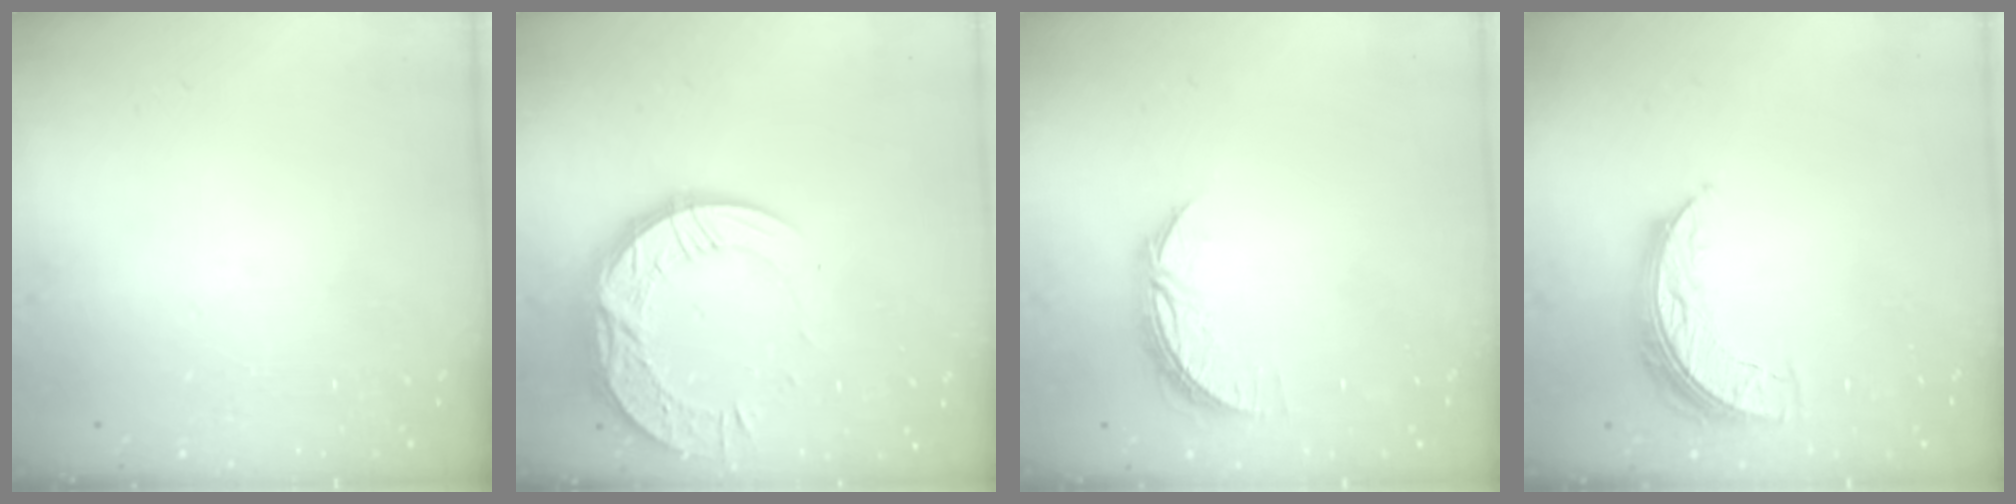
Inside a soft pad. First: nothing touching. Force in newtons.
{"total": 15.3, "press": 15.3, "slide": 1.2}
{"total": 7.2, "press": 7.1, "slide": 0.3}
{"total": 7.5, "press": 7.5, "slide": 0.4}